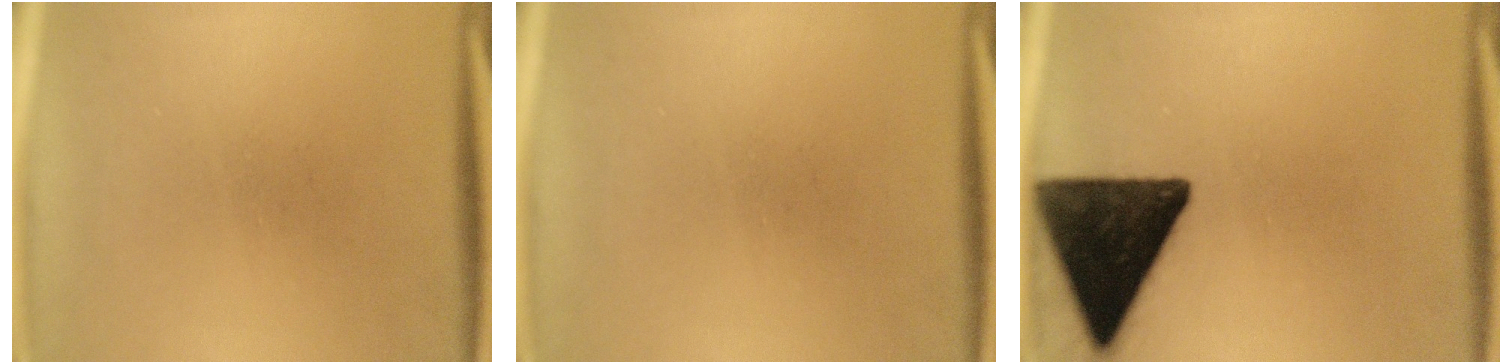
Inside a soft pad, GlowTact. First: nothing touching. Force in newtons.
{"total": 0.0}
{"total": 16.2}